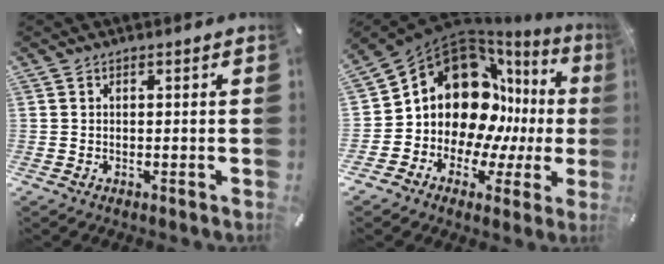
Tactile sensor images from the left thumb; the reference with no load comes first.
{"total": 17.8, "force": [3.8, 13.8, 10.6], "torque": [-0.191, -0.056, 0.074]}